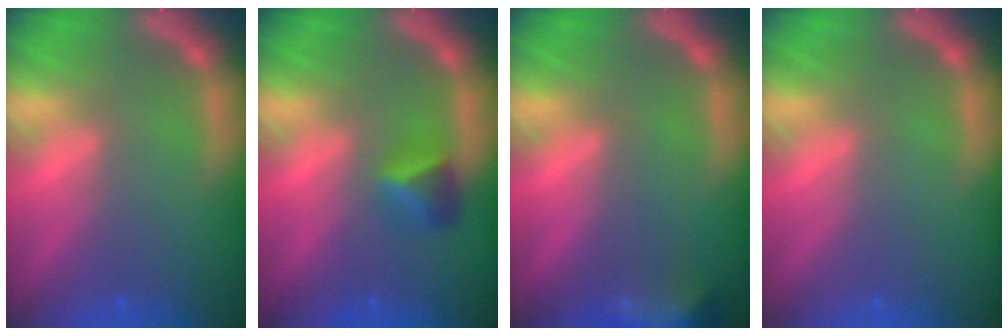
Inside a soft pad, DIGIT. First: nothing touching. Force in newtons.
{"total": 2.4}
{"total": 6.5}
{"total": 0.0}